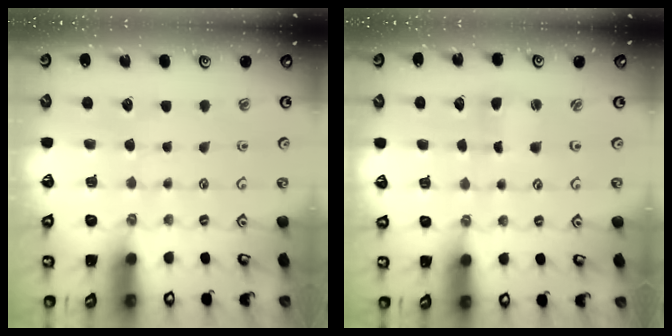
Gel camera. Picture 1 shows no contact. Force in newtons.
{"total": 1.2, "press": 1.2, "slide": 0.0}